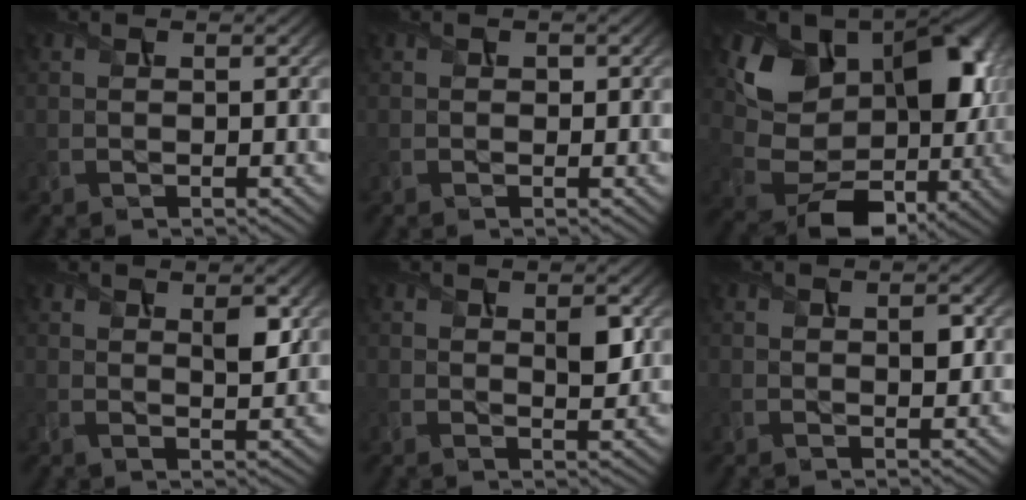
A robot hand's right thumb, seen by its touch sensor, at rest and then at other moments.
{"total": 0.5, "force": [0.1, 0.5, 0.2], "torque": [-0.001, -0.004, -0.001]}
{"total": 13.6, "force": [2.8, 9.9, 8.9], "torque": [-0.139, -0.017, 0.061]}
{"total": 3.2, "force": [1.6, 1.4, 2.4], "torque": [-0.047, -0.006, 0.033]}
{"total": 3.1, "force": [1.2, 1.4, 2.6], "torque": [-0.047, -0.005, 0.026]}
{"total": 1.9, "force": [0.6, 1.0, 1.4], "torque": [-0.026, -0.004, 0.014]}